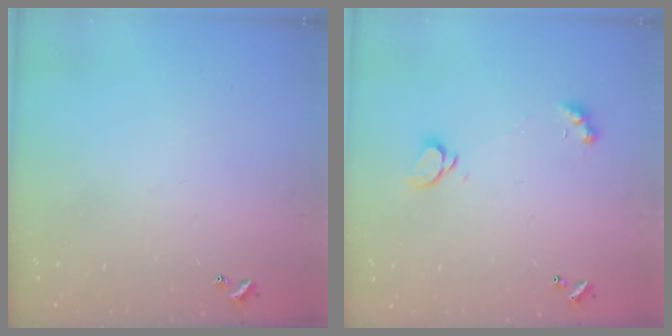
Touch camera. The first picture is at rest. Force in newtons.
{"total": 2.1, "press": 2.1, "slide": 0.3}